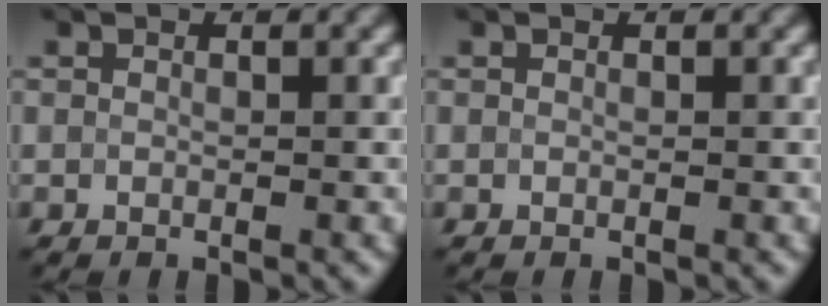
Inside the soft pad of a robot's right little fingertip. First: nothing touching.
{"total": 0.0}